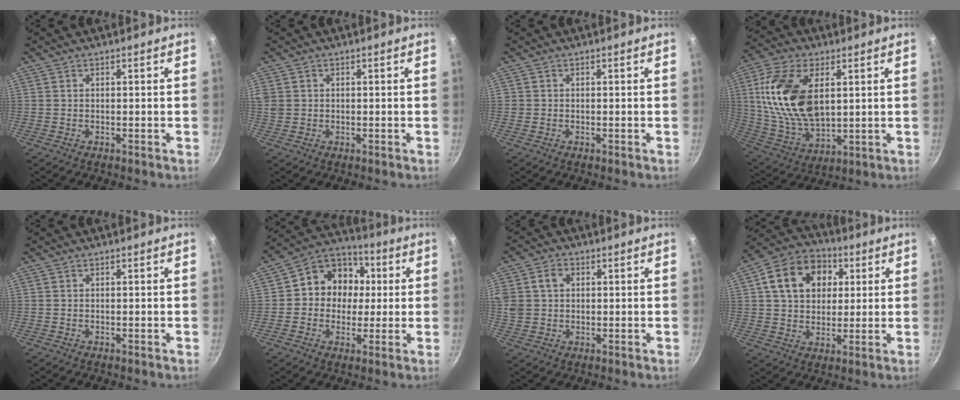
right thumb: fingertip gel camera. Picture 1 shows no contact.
{"total": 3.1, "force": [0.4, 2.7, 1.3], "torque": [-0.021, 0.000, 0.009]}
{"total": 0.7, "force": [0.0, 0.7, 0.1], "torque": [0.000, 0.002, -0.002]}
{"total": 19.1, "force": [4.4, 10.9, 15.1], "torque": [-0.281, -0.013, 0.093]}
{"total": 0.0}
{"total": 12.6, "force": [1.2, 11.1, 5.8], "torque": [-0.049, 0.021, -0.003]}
{"total": 7.4, "force": [1.8, 6.0, 3.9], "torque": [-0.069, 0.007, 0.030]}
{"total": 14.9, "force": [4.3, 11.4, 8.7], "torque": [-0.124, 0.016, 0.060]}